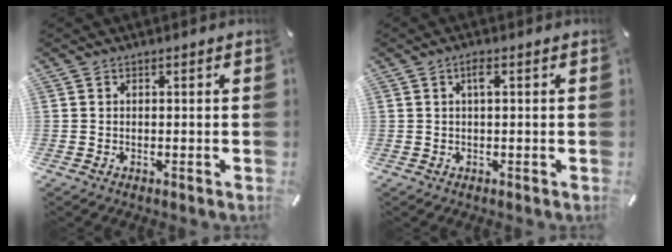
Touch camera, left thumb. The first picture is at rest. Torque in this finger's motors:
{"motor_torque": [0.41, 0.68, 0.37, -0.30, 0.09]}